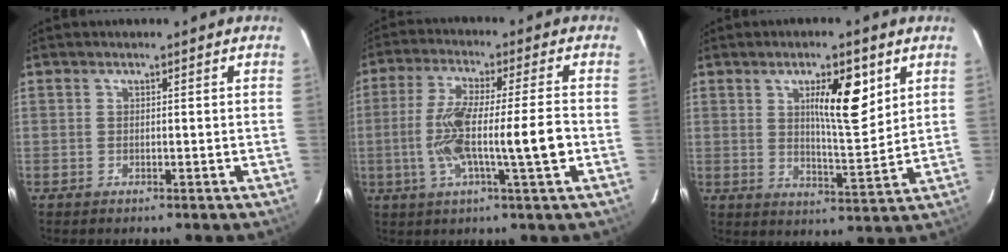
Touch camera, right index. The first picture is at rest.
{"total": 9.3, "force": [-2.6, -0.2, 8.9], "torque": [-0.170, 0.005, -0.049]}
{"total": 9.1, "force": [3.8, 1.8, 8.0], "torque": [-0.127, -0.002, 0.063]}